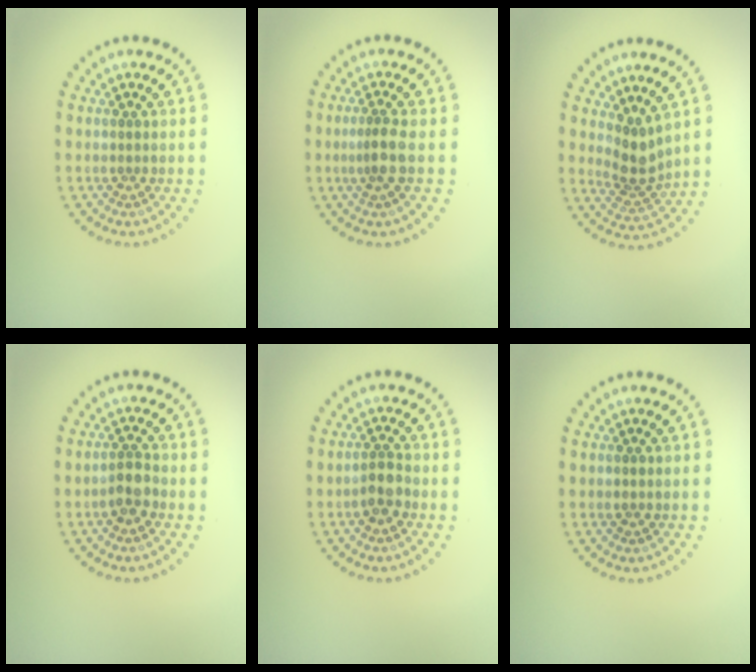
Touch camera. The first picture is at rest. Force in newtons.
{"total": 2.2, "press": 1.7, "slide": 1.3}
{"total": 2.8, "press": 2.2, "slide": 1.8}
{"total": 2.0, "press": 1.8, "slide": 0.9}
{"total": 2.0, "press": 1.8, "slide": 0.9}
{"total": 0.8, "press": 0.8, "slide": 0.2}